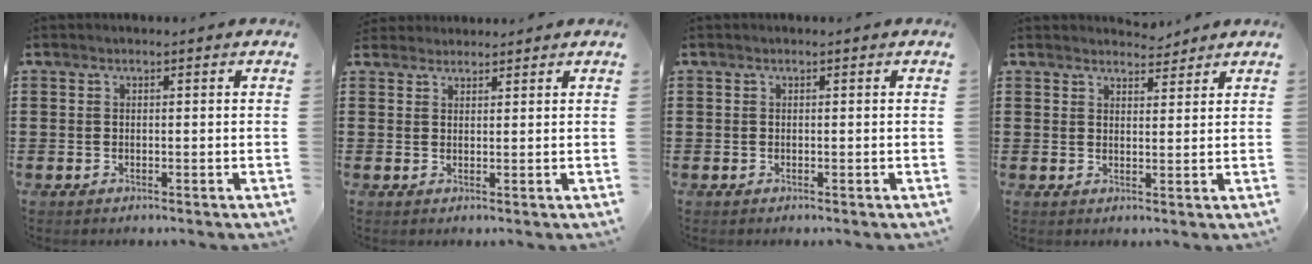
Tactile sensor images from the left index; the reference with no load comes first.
{"total": 1.7, "force": [1.6, 0.3, -0.1], "torque": [-0.004, 0.001, 0.033]}
{"total": 0.0}
{"total": 2.6, "force": [2.5, 0.5, 0.1], "torque": [0.000, -0.007, 0.046]}